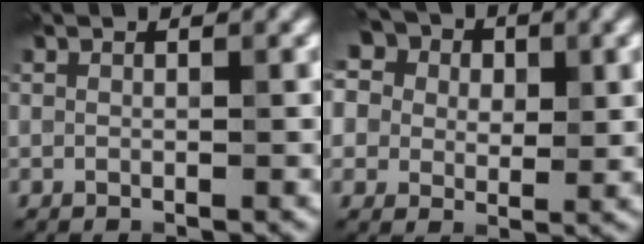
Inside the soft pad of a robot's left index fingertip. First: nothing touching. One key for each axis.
{"total": 15.3, "fx": 7.5, "fy": 11.1, "fz": 7.5, "tx": -0.170, "ty": 0.047, "tz": 0.115}